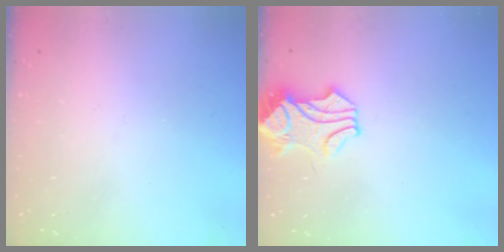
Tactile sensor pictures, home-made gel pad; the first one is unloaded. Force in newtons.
{"total": 1.8, "press": 1.7, "slide": 0.5}